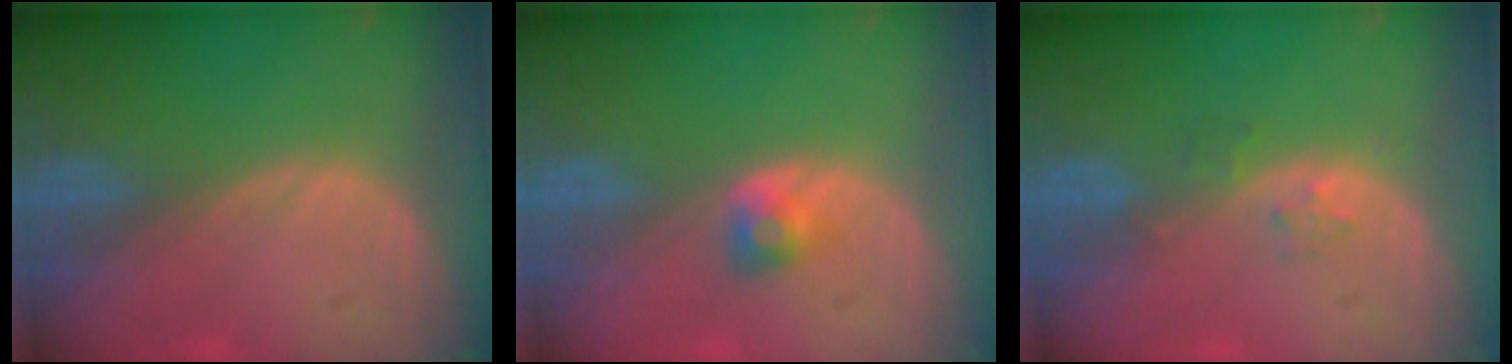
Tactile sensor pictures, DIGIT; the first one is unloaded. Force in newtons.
{"total": 2.6, "press": 2.3, "slide": 1.1}
{"total": 1.9, "press": 1.9, "slide": 0.2}